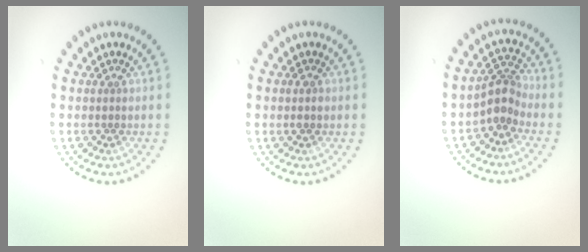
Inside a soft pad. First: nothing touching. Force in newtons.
{"total": 1.1, "press": 1.1, "slide": 0.1}
{"total": 2.8, "press": 2.2, "slide": 1.8}